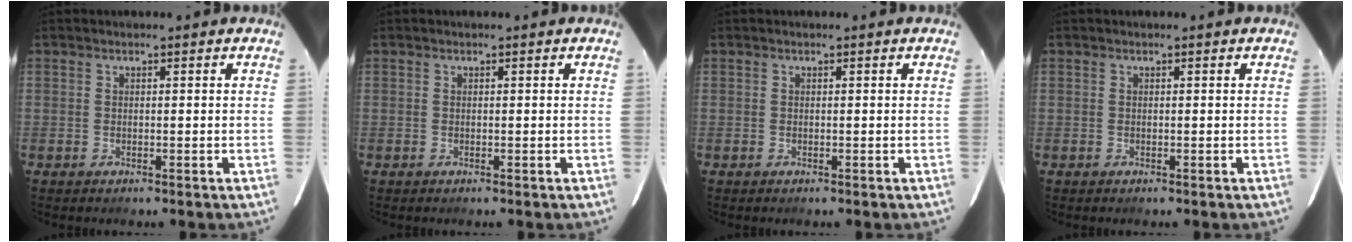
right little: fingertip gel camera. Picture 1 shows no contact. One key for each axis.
{"total": 0.0}
{"total": 0.0}
{"total": 0.0}